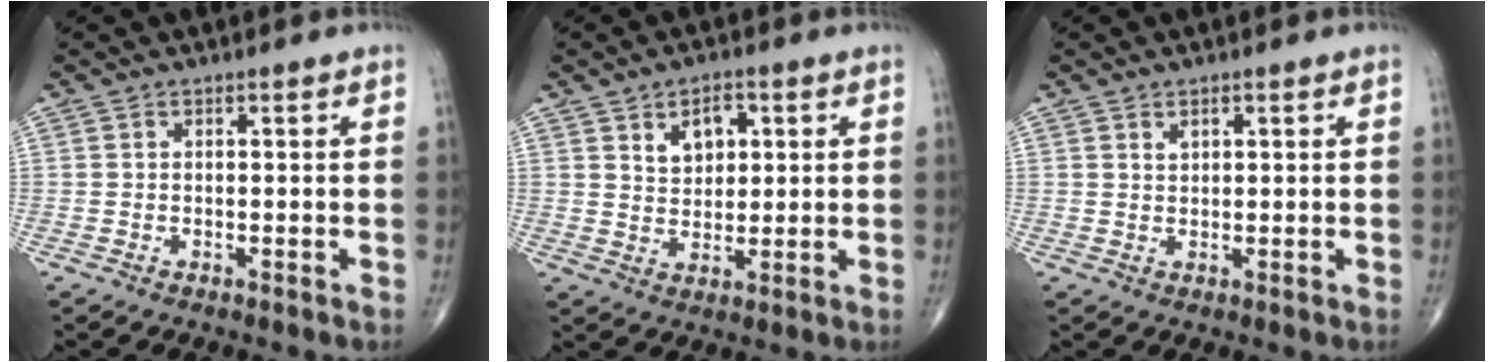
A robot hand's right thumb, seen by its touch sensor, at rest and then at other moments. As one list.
[{"total": 6.0, "force": [2.4, 3.9, 3.8], "torque": [-0.038, -0.013, 0.039]}, {"total": 1.4, "force": [0.8, 0.8, 0.8], "torque": [-0.010, -0.004, 0.016]}]